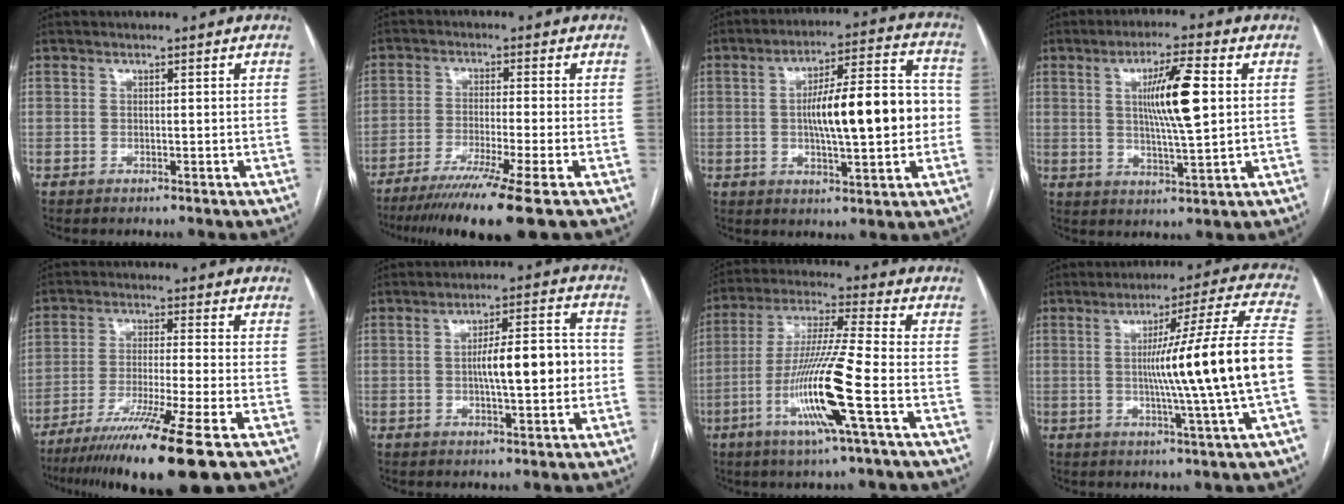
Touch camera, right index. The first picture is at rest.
{"total": 11.6, "force": [-8.1, -1.9, 8.0], "torque": [-0.124, -0.036, -0.127]}
{"total": 15.3, "force": [-0.6, 3.4, 14.9], "torque": [-0.233, 0.031, -0.005]}
{"total": 9.9, "force": [1.9, 0.7, 9.7], "torque": [-0.170, -0.002, 0.035]}
{"total": 15.1, "force": [-10.0, -1.3, 11.2], "torque": [-0.185, -0.048, -0.167]}
{"total": 9.9, "force": [-0.8, 2.1, 9.6], "torque": [-0.150, 0.024, -0.010]}
{"total": 14.5, "force": [-5.1, -0.8, 13.6], "torque": [-0.275, -0.016, -0.101]}
{"total": 18.1, "force": [-1.4, -2.5, 17.9], "torque": [-0.257, 0.001, -0.030]}